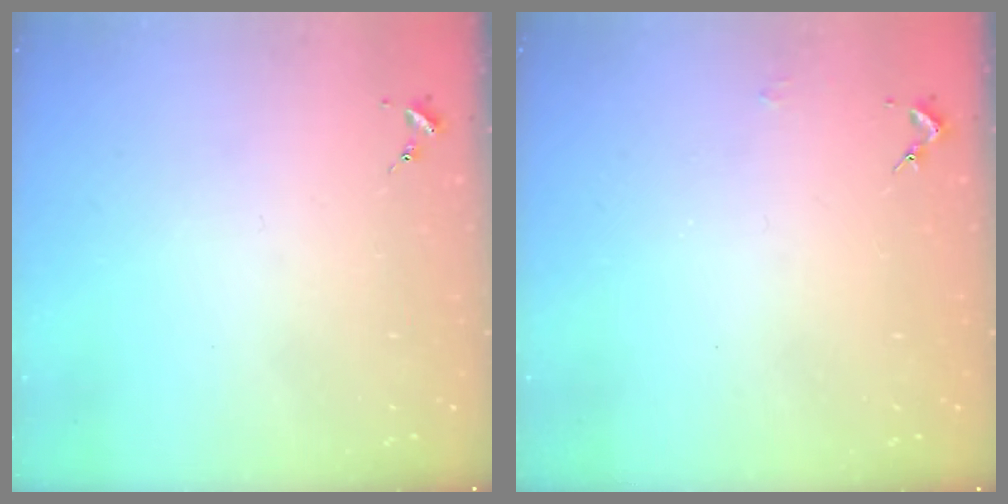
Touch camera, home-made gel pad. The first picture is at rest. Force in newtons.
{"total": 2.1, "press": 2.1, "slide": 0.3}